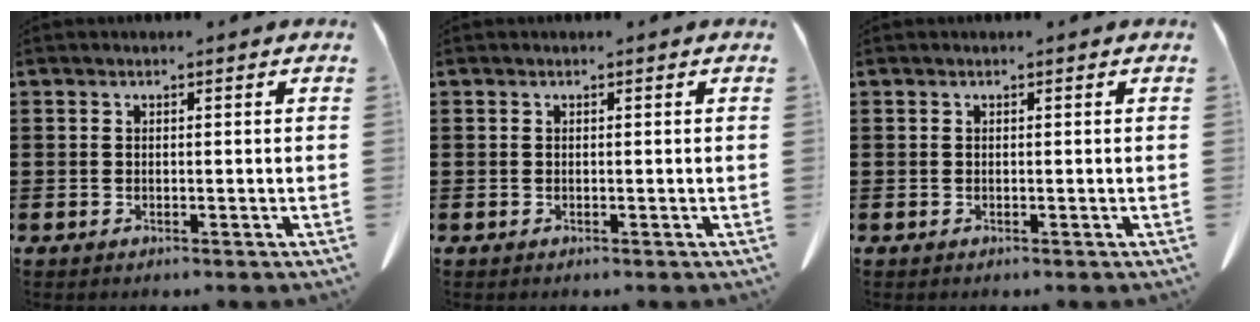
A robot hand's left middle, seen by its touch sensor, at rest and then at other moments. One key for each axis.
{"total": 0.0}
{"total": 0.0}